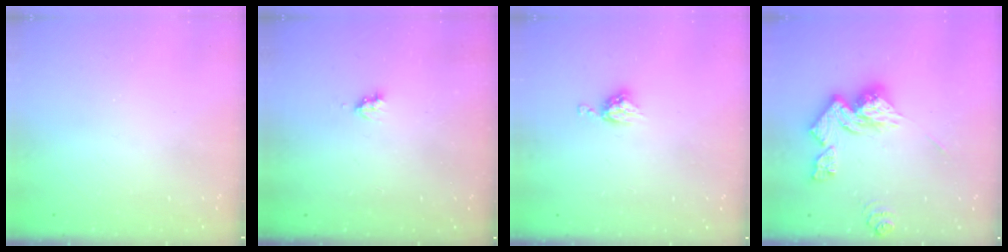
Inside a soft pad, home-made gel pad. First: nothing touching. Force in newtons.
{"total": 2.6, "press": 2.6, "slide": 0.4}
{"total": 6.4, "press": 6.4, "slide": 0.4}
{"total": 13.3, "press": 13.3, "slide": 1.3}